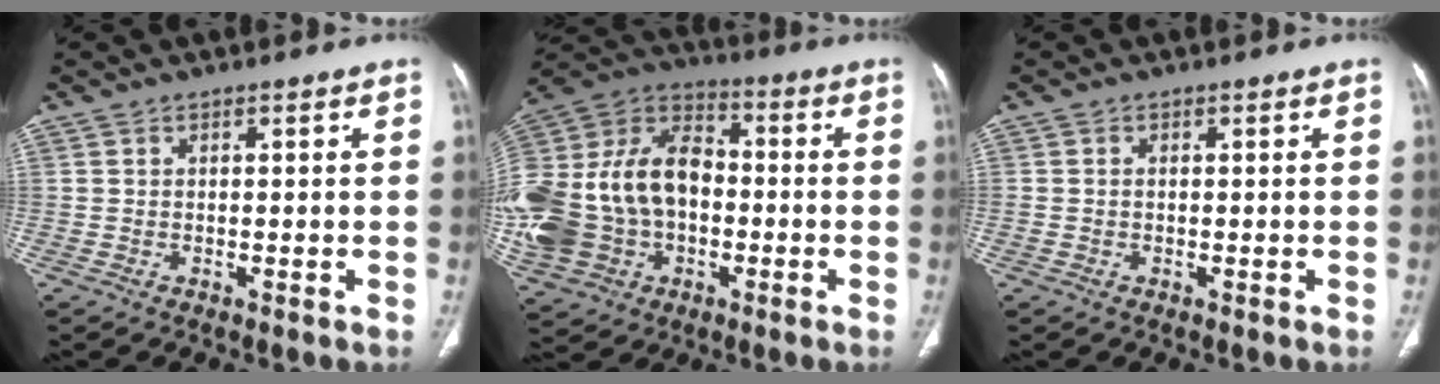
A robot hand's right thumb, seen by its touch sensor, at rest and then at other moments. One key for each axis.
{"total": 27.7, "fx": -3.2, "fy": 20.5, "fz": 18.3, "tx": -0.416, "ty": 0.039, "tz": -0.047}
{"total": 0.8, "fx": -0.1, "fy": 0.6, "fz": 0.5, "tx": -0.013, "ty": 0.006, "tz": 0.001}